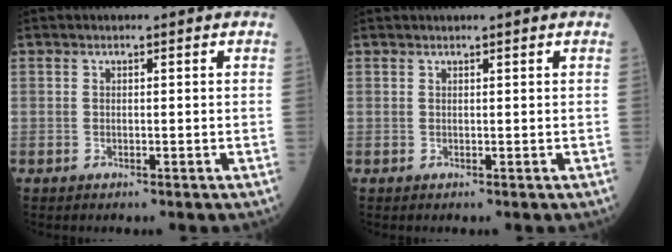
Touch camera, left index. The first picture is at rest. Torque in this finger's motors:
{"motor_torque": [0.60, -0.60, 0.01, 0.00]}